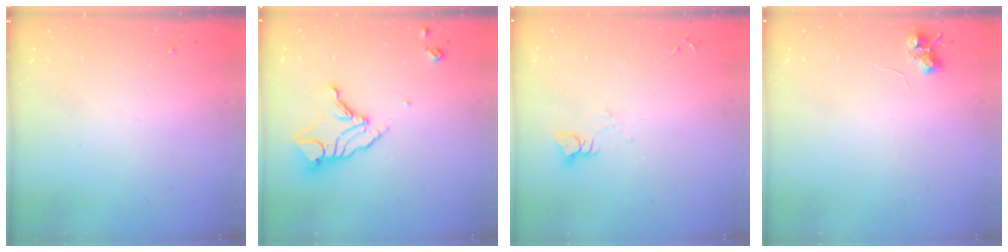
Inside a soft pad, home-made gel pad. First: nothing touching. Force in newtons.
{"total": 12.2, "press": 12.1, "slide": 1.2}
{"total": 3.6, "press": 3.6, "slide": 0.4}
{"total": 6.5, "press": 6.4, "slide": 0.9}